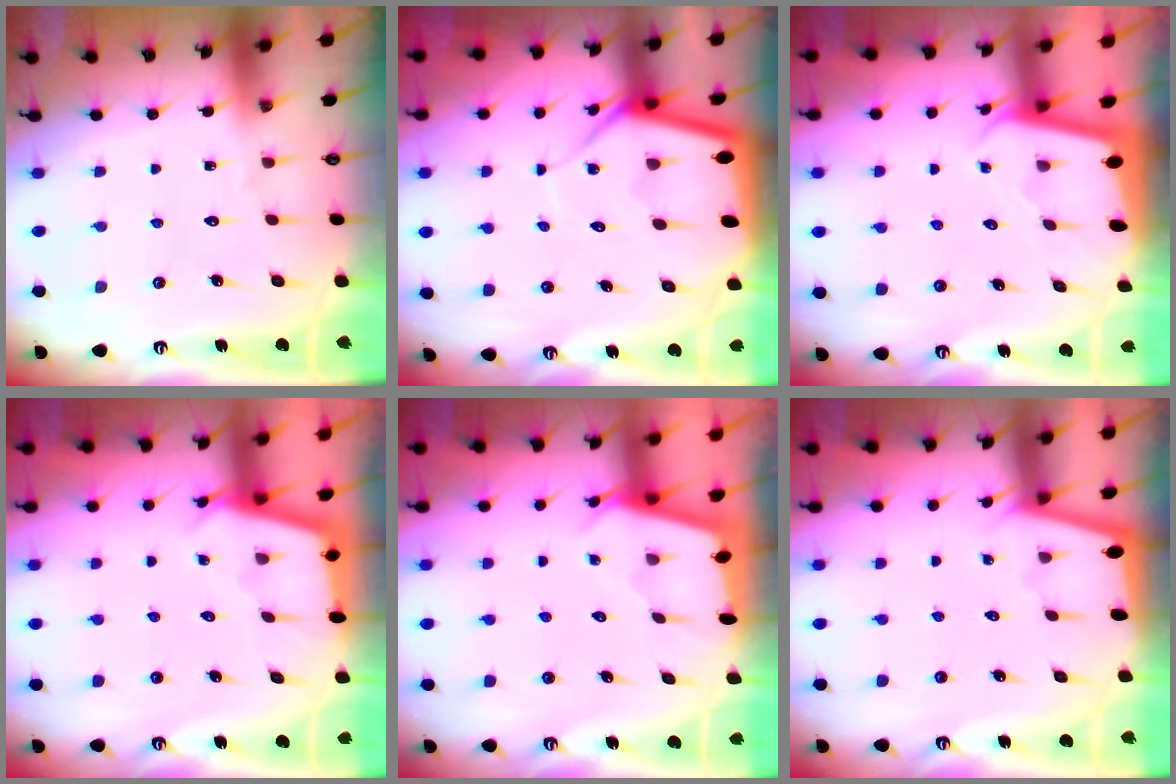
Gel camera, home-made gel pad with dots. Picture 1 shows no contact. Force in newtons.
{"total": 8.8, "press": 8.8, "slide": 0.8}
{"total": 2.0, "press": 2.0, "slide": 0.1}
{"total": 2.9, "press": 2.9, "slide": 0.3}
{"total": 2.4, "press": 2.4, "slide": 0.3}
{"total": 1.3, "press": 1.3, "slide": 0.2}